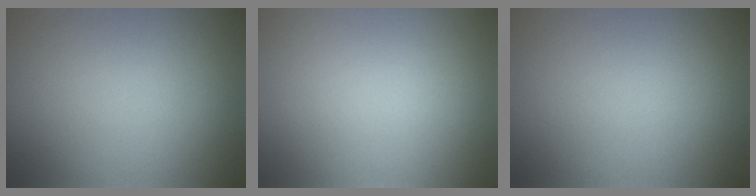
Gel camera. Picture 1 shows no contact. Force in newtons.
{"total": 0.0}
{"total": 0.0}